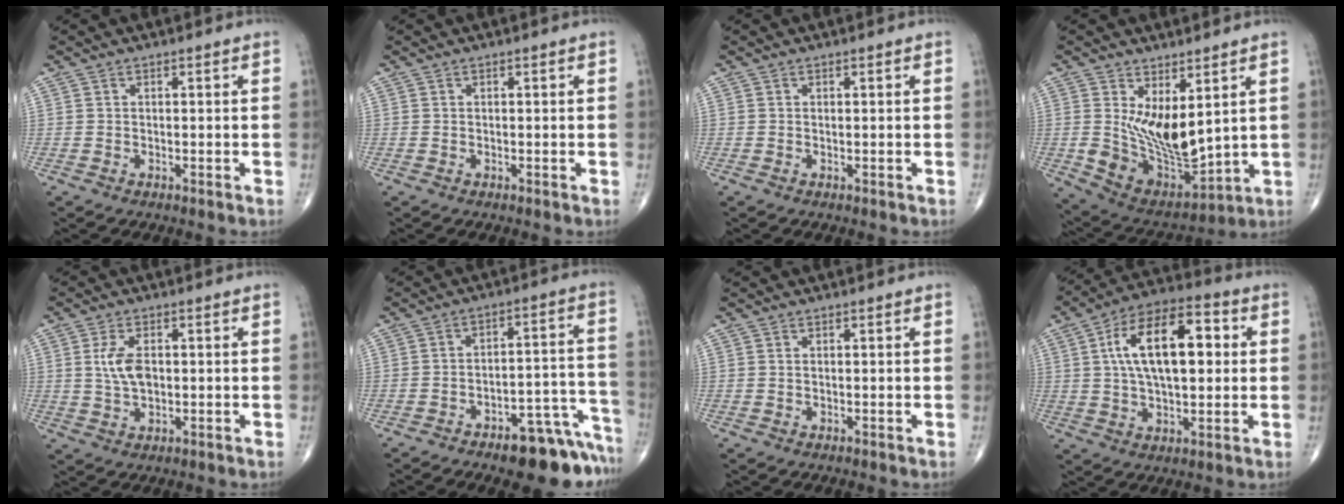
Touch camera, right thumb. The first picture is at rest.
{"total": 0.0}
{"total": 0.0}
{"total": 13.4, "force": [3.1, 7.3, 10.8], "torque": [-0.150, -0.041, 0.079]}
{"total": 5.5, "force": [0.6, 3.0, 4.6], "torque": [-0.089, -0.001, 0.013]}
{"total": 14.2, "force": [-10.3, 5.1, 8.3], "torque": [-0.050, 0.105, -0.142]}
{"total": 0.0}
{"total": 17.5, "force": [3.1, 8.6, 14.9], "torque": [-0.237, 0.021, 0.046]}